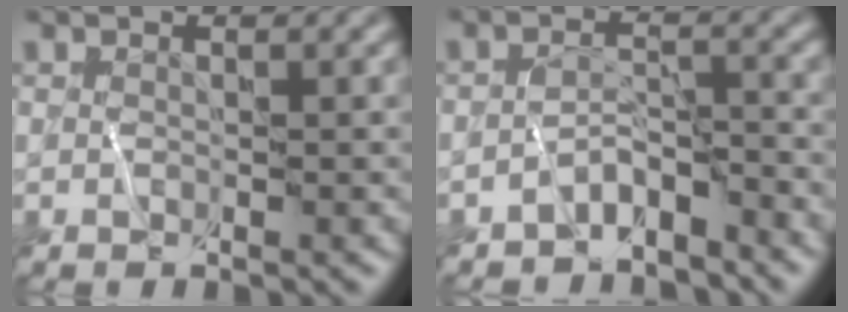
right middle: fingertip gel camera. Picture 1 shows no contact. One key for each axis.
{"total": 2.8, "fx": -2.4, "fy": 1.0, "fz": 1.2, "tx": -0.015, "ty": 0.007, "tz": -0.048}